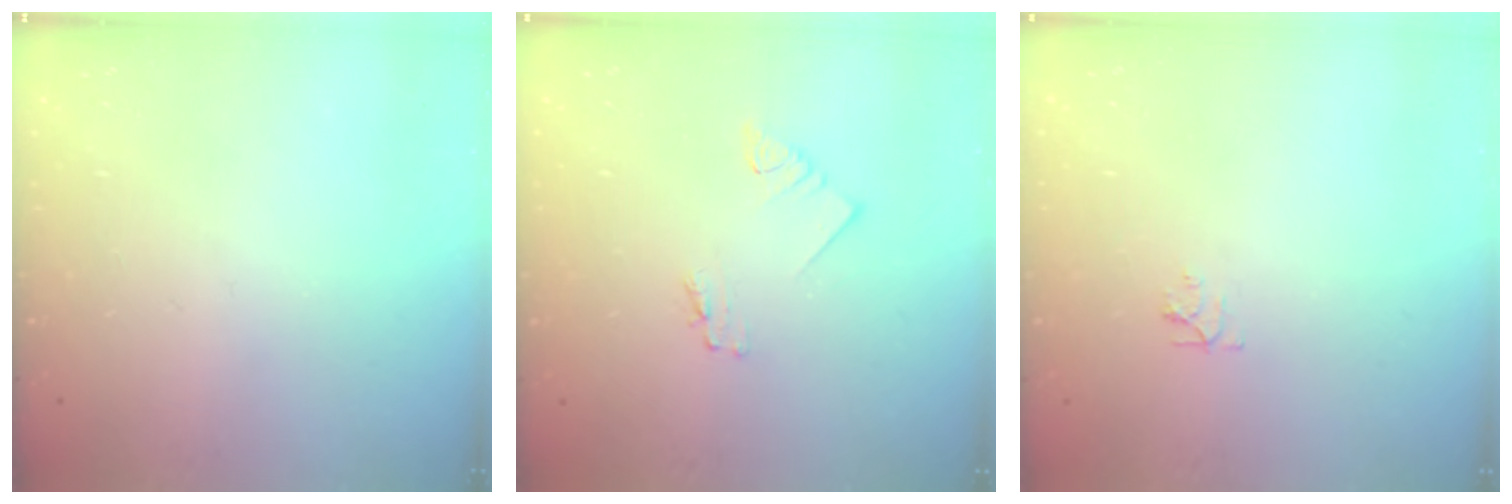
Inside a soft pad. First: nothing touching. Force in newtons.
{"total": 1.8, "press": 1.7, "slide": 0.2}
{"total": 4.6, "press": 4.6, "slide": 0.7}